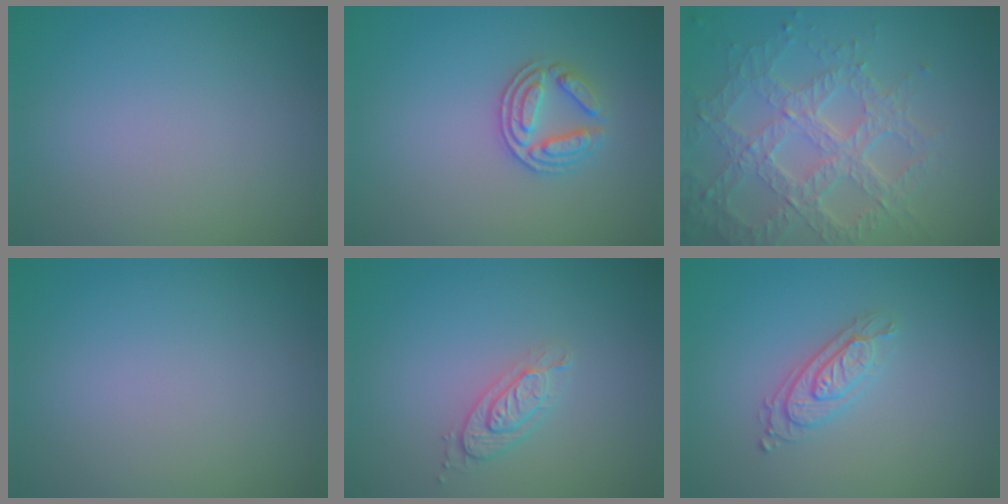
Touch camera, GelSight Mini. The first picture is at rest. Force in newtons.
{"total": 2.9, "press": 2.6, "slide": 1.1}
{"total": 7.0, "press": 5.2, "slide": 4.7}
{"total": 0.0}
{"total": 2.1, "press": 1.9, "slide": 0.8}
{"total": 2.6, "press": 2.3, "slide": 1.3}